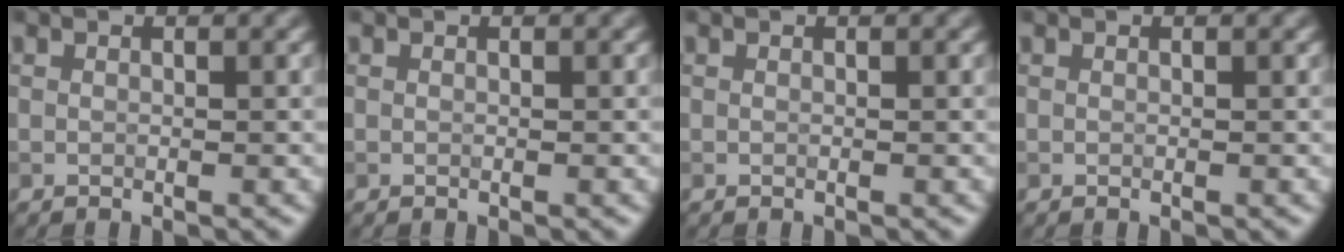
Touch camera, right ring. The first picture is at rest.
{"total": 0.0}
{"total": 0.0}
{"total": 0.0}